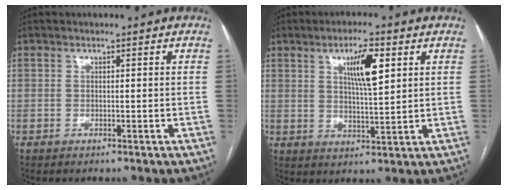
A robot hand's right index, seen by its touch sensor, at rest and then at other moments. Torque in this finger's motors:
{"motor_torque": [0.59, 0.47, 0.20, 0.10]}